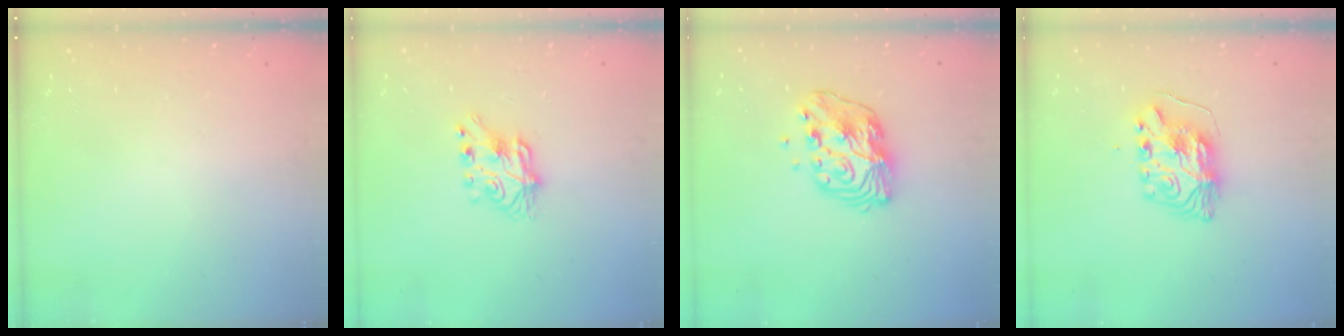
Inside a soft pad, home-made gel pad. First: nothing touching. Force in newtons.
{"total": 7.0, "press": 7.0, "slide": 0.2}
{"total": 11.7, "press": 11.6, "slide": 0.9}
{"total": 8.1, "press": 8.1, "slide": 0.9}